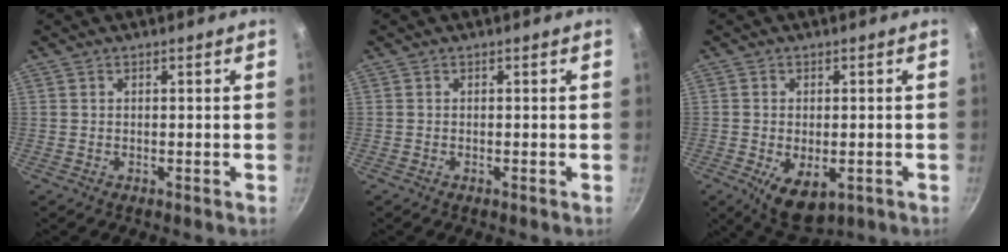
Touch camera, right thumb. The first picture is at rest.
{"total": 0.0}
{"total": 8.2, "force": [-2.5, 4.6, 6.3], "torque": [-0.090, -0.008, -0.024]}